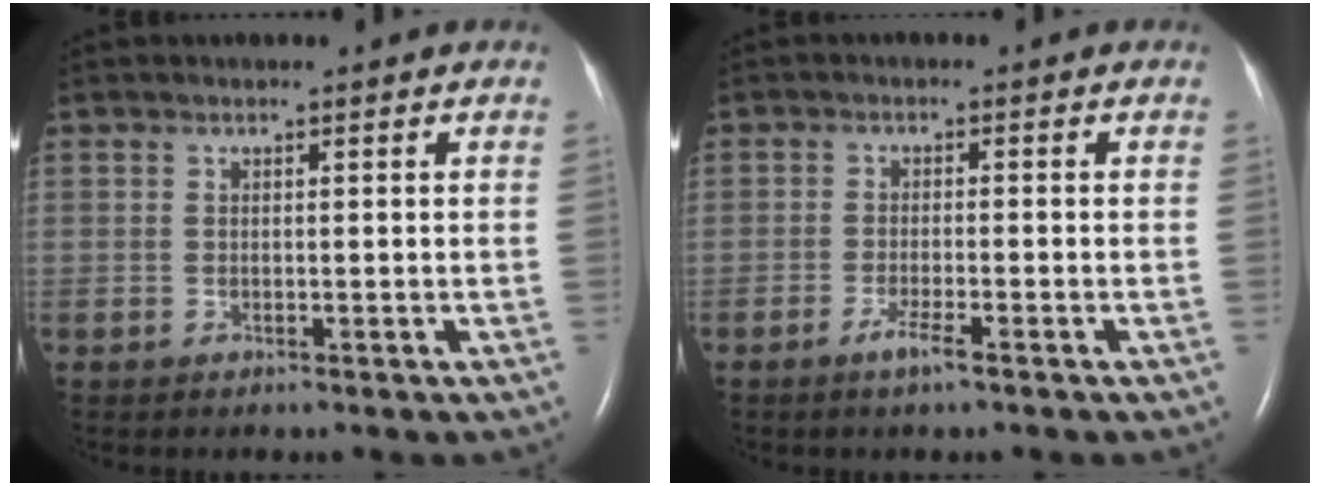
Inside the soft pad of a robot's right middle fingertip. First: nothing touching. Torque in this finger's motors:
{"motor_torque": [0.47, -0.27, 0.02, 0.02]}